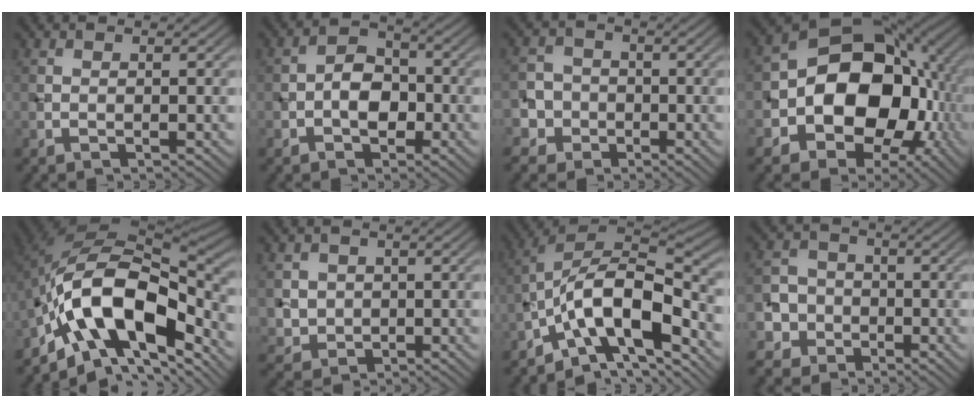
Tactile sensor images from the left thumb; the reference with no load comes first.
{"total": 4.8, "force": [-1.4, 3.3, 3.2], "torque": [-0.049, 0.005, -0.031]}
{"total": 5.2, "force": [-1.9, 4.8, 0.9], "torque": [-0.023, 0.004, -0.059]}
{"total": 15.8, "force": [-2.3, 11.6, 10.5], "torque": [-0.156, -0.013, -0.049]}
{"total": 15.7, "force": [-5.8, 8.5, 11.9], "torque": [-0.196, 0.003, -0.123]}
{"total": 3.2, "force": [0.5, 3.1, 0.7], "torque": [-0.032, -0.011, 0.011]}
{"total": 12.8, "force": [-6.1, 5.2, 10.0], "torque": [-0.169, 0.005, -0.124]}
{"total": 6.5, "force": [-2.4, 5.8, 1.4], "torque": [-0.042, 0.000, -0.072]}